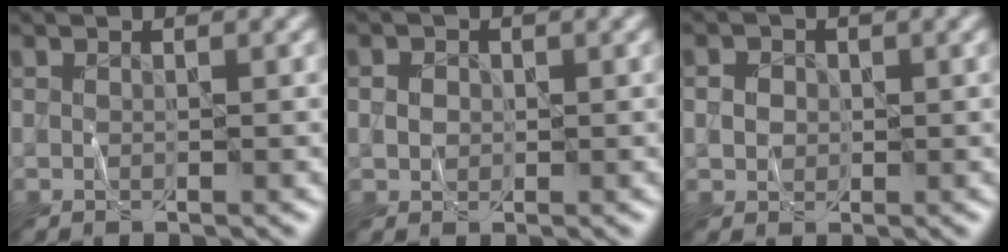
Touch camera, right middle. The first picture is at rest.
{"total": 1.3, "force": [0.0, 1.2, 0.6], "torque": [-0.011, 0.000, -0.001]}
{"total": 2.0, "force": [0.3, 1.7, 0.9], "torque": [-0.015, 0.001, 0.008]}